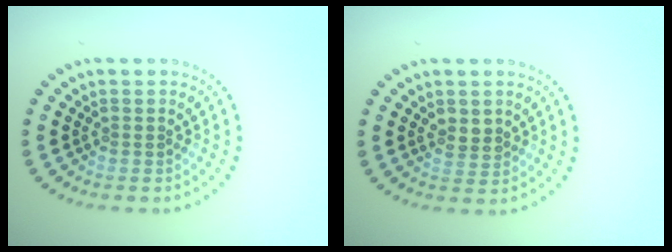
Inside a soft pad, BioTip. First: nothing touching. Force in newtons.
{"total": 1.7, "press": 1.6, "slide": 0.5}